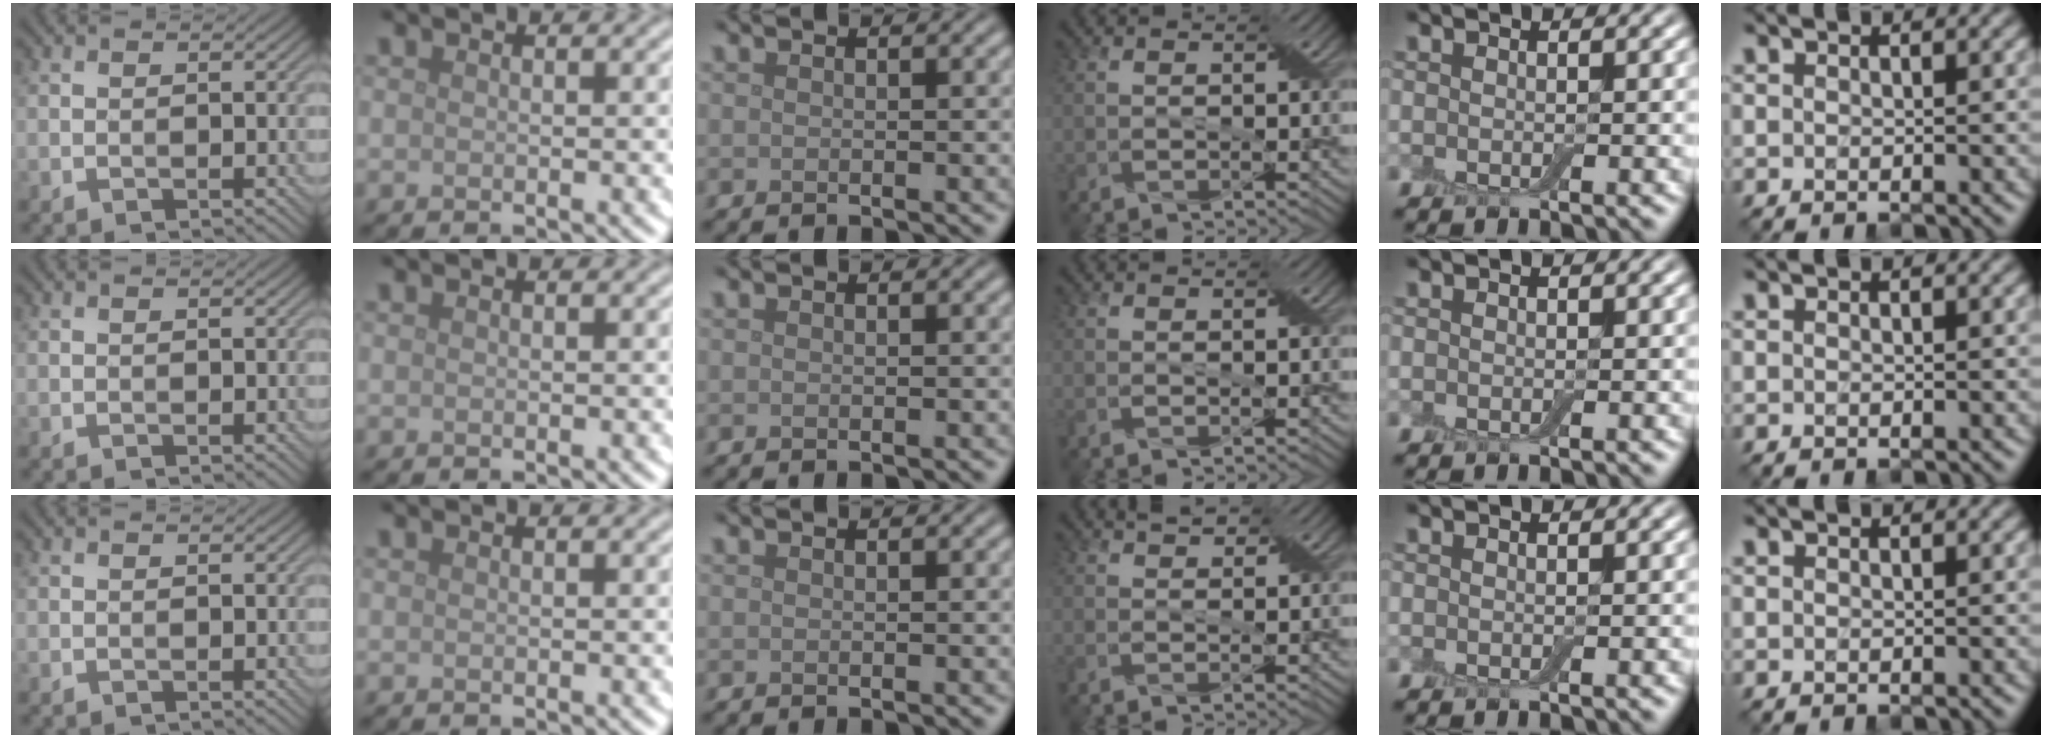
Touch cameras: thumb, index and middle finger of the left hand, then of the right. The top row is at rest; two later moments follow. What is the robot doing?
{"motion": "pour", "object": "cup"}